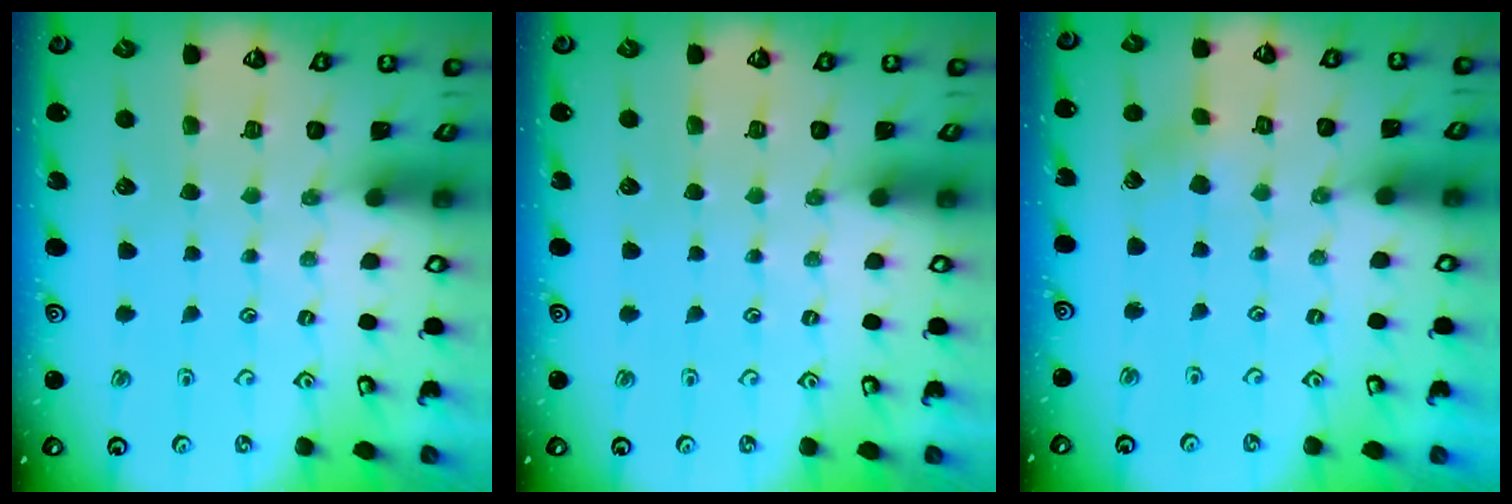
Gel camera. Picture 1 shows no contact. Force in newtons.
{"total": 0.0}
{"total": 2.5, "press": 2.4, "slide": 0.8}